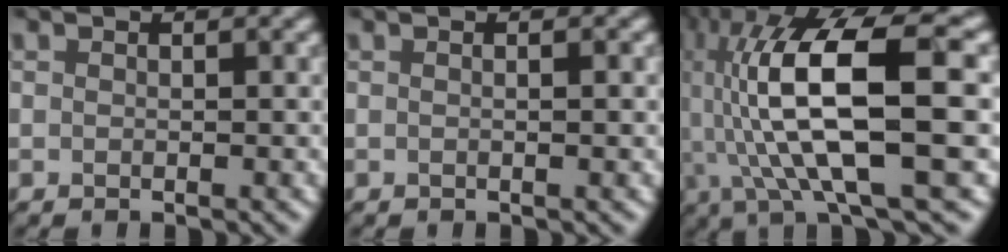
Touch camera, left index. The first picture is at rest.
{"total": 1.1, "force": [0.1, 0.3, 1.0], "torque": [-0.013, 0.002, -0.005]}
{"total": 14.9, "force": [0.2, 3.8, 14.4], "torque": [-0.261, 0.021, 0.009]}